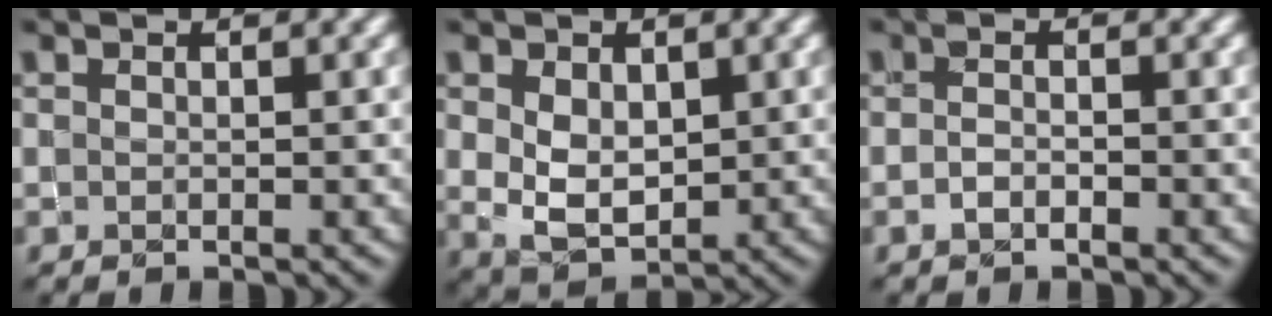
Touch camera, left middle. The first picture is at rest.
{"total": 3.8, "force": [0.6, 2.7, 2.6], "torque": [-0.054, -0.002, 0.019]}
{"total": 0.8, "force": [-0.6, 0.3, 0.3], "torque": [-0.009, 0.003, -0.013]}